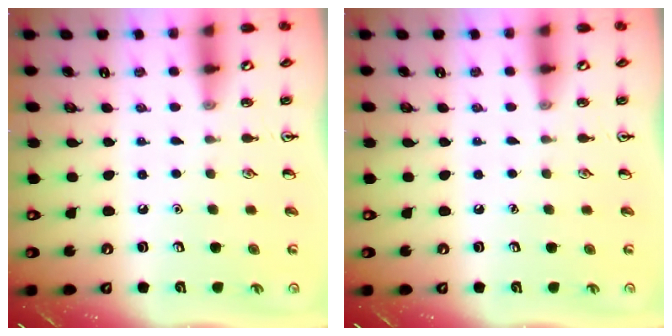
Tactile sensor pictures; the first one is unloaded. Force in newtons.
{"total": 0.0}